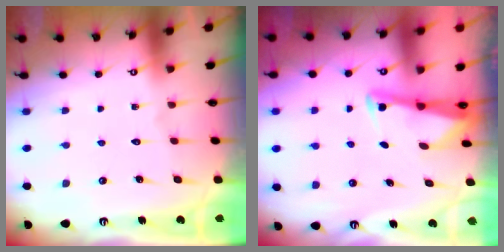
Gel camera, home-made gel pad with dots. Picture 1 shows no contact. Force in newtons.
{"total": 2.9, "press": 2.9, "slide": 0.1}